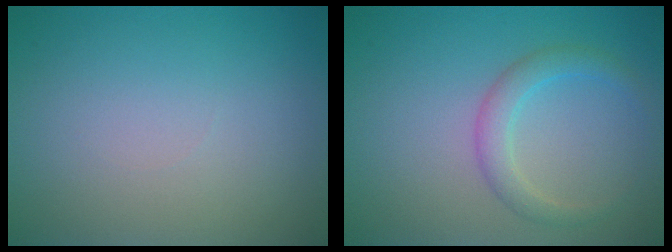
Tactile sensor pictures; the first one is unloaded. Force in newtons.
{"total": 2.4, "press": 2.4, "slide": 0.1}